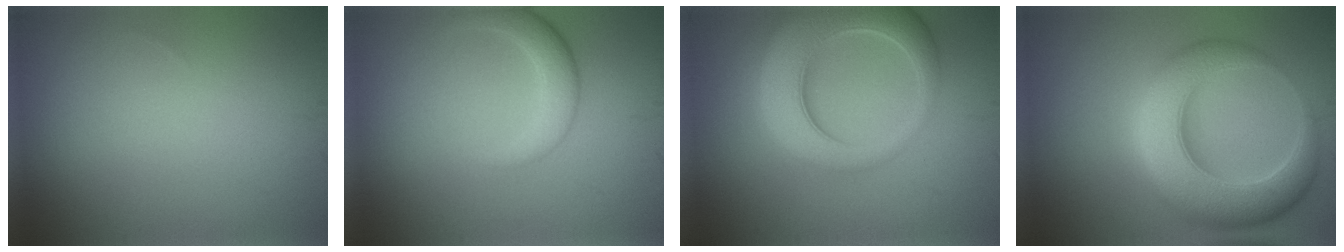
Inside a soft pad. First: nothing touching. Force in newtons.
{"total": 2.8, "press": 2.8, "slide": 0.1}
{"total": 8.9, "press": 8.9, "slide": 0.7}
{"total": 9.6, "press": 9.6, "slide": 0.3}